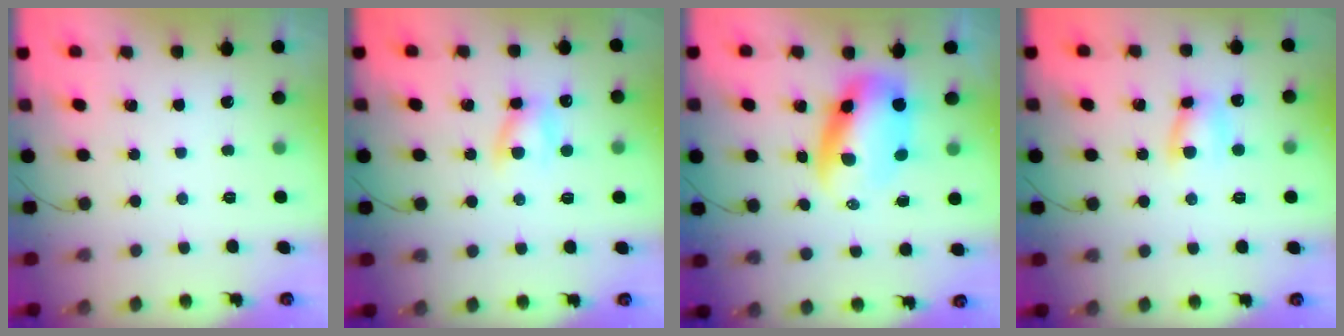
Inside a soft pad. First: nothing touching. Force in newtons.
{"total": 6.8, "press": 6.6, "slide": 1.8}
{"total": 8.5, "press": 8.3, "slide": 2.0}
{"total": 6.4, "press": 6.4, "slide": 0.1}